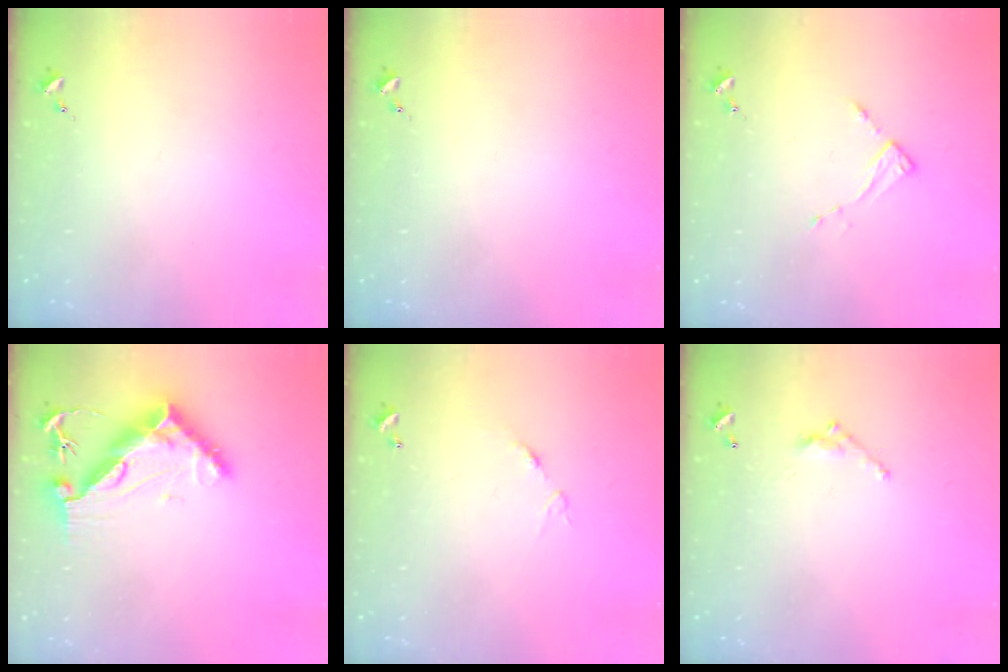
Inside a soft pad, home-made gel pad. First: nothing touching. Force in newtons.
{"total": 0.0}
{"total": 2.8, "press": 2.7, "slide": 0.3}
{"total": 12.2, "press": 12.1, "slide": 1.3}
{"total": 6.1, "press": 6.1, "slide": 0.6}
{"total": 5.5, "press": 5.4, "slide": 0.4}